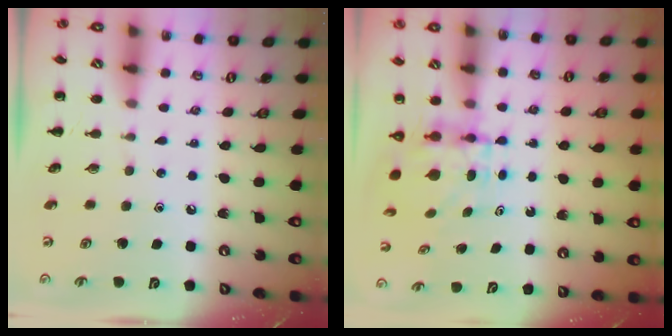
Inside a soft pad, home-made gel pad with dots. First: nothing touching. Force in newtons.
{"total": 4.6, "press": 4.6, "slide": 0.5}